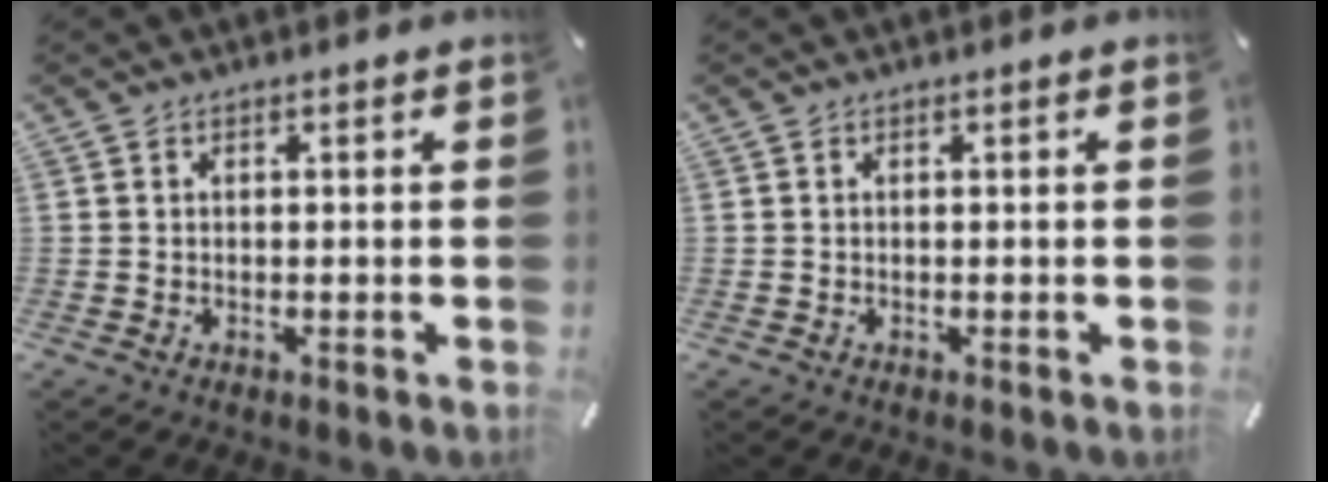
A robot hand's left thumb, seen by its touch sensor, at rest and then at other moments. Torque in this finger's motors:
{"motor_torque": [0.00, 0.00, -0.01, -0.02, 0.00]}